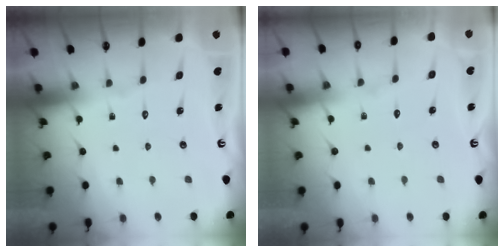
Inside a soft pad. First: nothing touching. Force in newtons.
{"total": 2.8, "press": 2.7, "slide": 0.4}